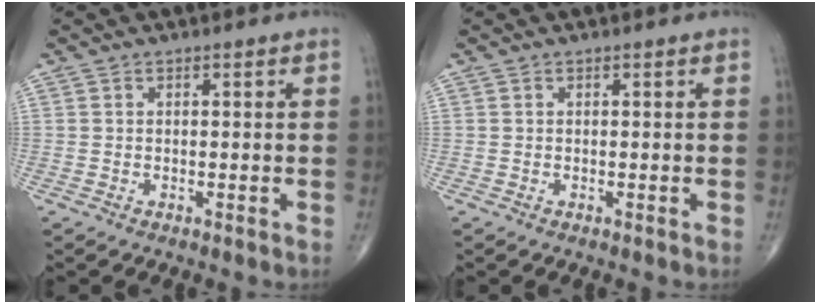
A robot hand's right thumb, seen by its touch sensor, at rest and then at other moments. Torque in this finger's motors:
{"motor_torque": [0.07, 0.08, -0.07, 0.05, 0.00]}